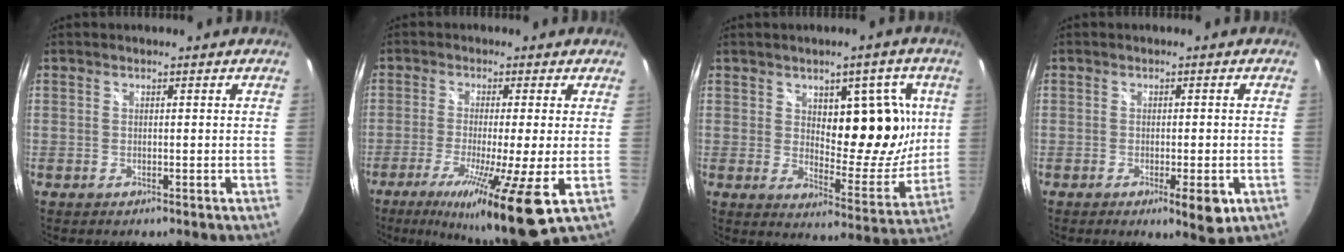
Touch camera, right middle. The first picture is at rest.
{"total": 13.7, "force": [-5.0, -1.1, 12.7], "torque": [-0.241, -0.048, -0.091]}
{"total": 13.1, "force": [4.6, 6.8, 10.2], "torque": [-0.113, -0.007, 0.078]}
{"total": 4.4, "force": [-1.4, 0.9, 4.1], "torque": [-0.059, -0.006, -0.015]}